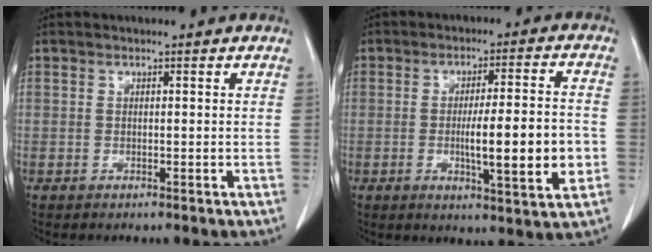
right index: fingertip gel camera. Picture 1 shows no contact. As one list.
[{"total": 11.5, "force": [-2.1, 0.9, 11.3], "torque": [-0.172, -0.006, -0.031]}]